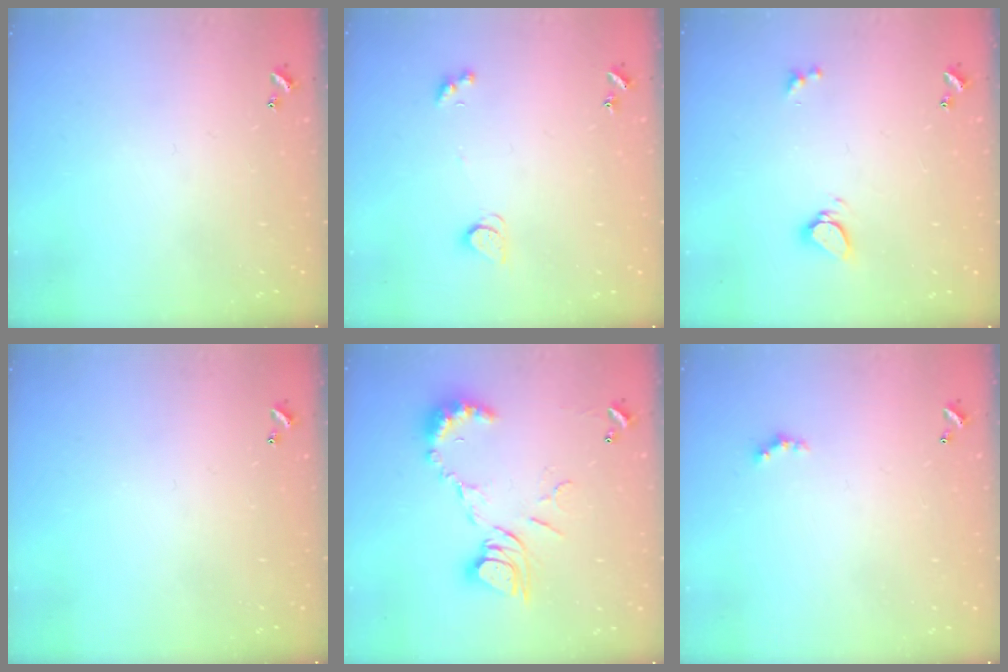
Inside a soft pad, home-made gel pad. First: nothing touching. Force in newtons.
{"total": 2.6, "press": 2.6, "slide": 0.5}
{"total": 4.4, "press": 4.4, "slide": 0.6}
{"total": 0.0}
{"total": 11.6, "press": 11.5, "slide": 1.0}
{"total": 1.6, "press": 1.6, "slide": 0.4}